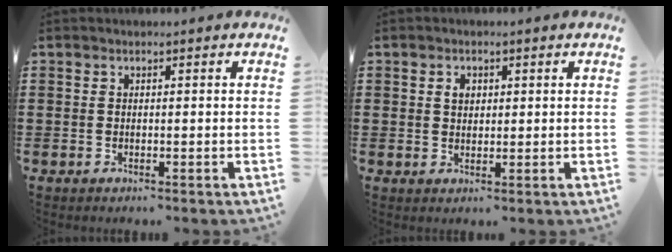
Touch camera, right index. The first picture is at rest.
{"total": 1.9, "force": [0.6, 1.4, 1.1], "torque": [-0.026, 0.008, 0.011]}